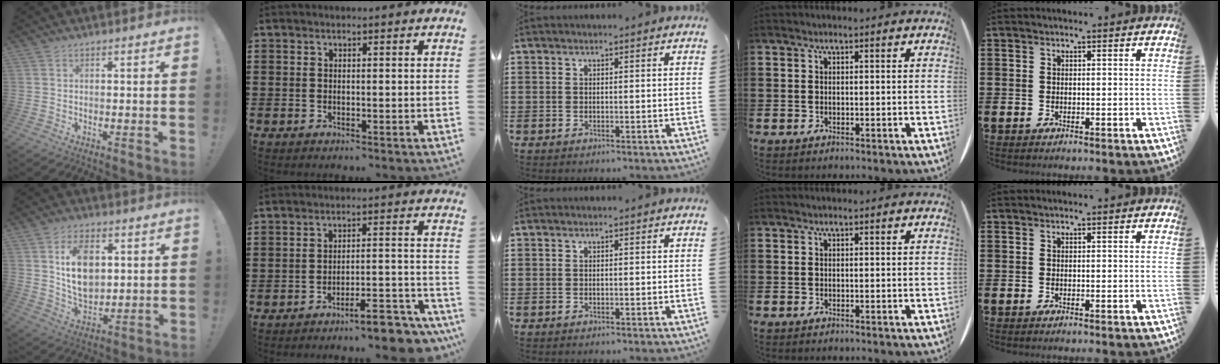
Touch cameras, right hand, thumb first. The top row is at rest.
{"thumb": {"total": 12.8, "force": [3.6, 8.5, 8.8], "torque": [-0.134, -0.009, 0.063]}, "index": {"total": 6.9, "force": [-6.2, 0.7, 3.1], "torque": [-0.043, 0.009, -0.114]}}